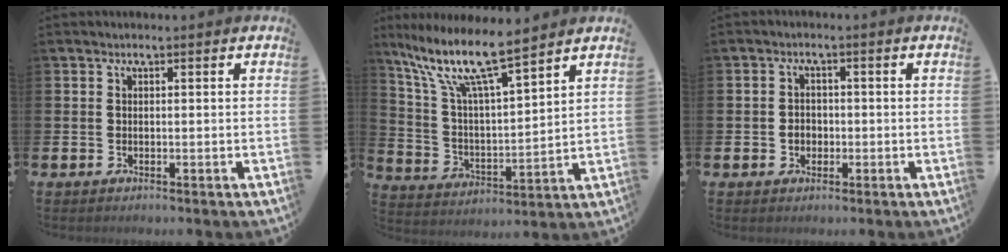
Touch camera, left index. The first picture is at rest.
{"total": 11.0, "force": [9.0, 1.6, 6.1], "torque": [-0.157, -0.044, 0.154]}
{"total": 2.0, "force": [-0.5, 1.8, 0.8], "torque": [-0.009, 0.002, -0.014]}